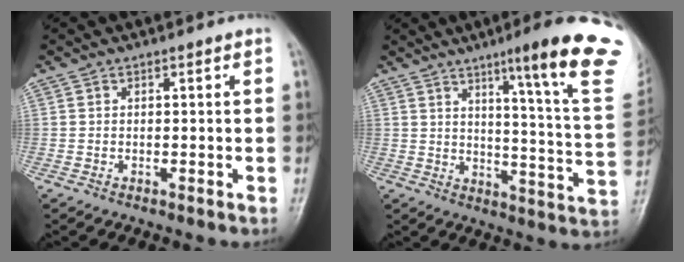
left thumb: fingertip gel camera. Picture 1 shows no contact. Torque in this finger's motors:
{"motor_torque": [0.61, 0.54, 1.41, -1.37, 0.20]}